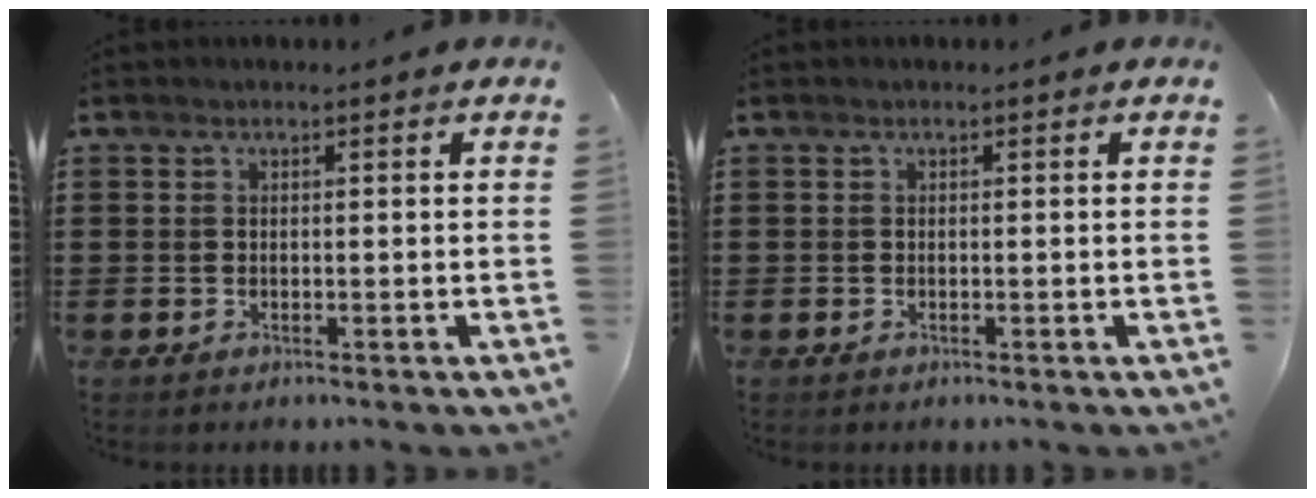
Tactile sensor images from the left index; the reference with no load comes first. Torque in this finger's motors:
{"motor_torque": [-0.01, -0.02, 0.00, 0.00]}